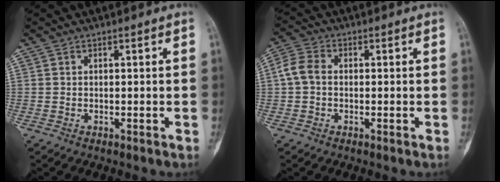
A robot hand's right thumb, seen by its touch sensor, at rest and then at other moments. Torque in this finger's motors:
{"motor_torque": [-0.53, 0.47, 0.41, -0.43, 0.20]}